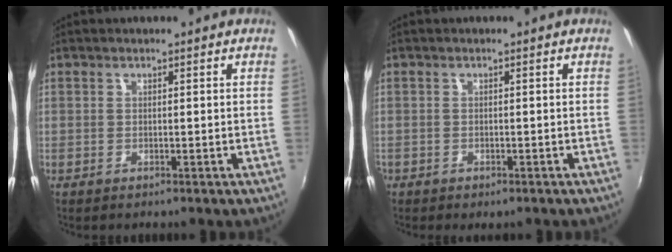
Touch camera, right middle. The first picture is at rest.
{"total": 1.6, "force": [-1.1, 1.1, 0.5], "torque": [-0.014, -0.005, -0.018]}